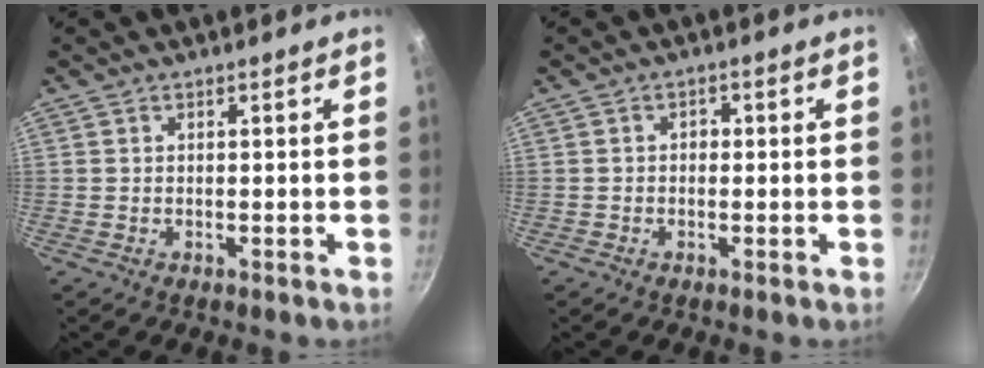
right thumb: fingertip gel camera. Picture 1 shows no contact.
{"total": 1.4, "force": [-0.3, 1.2, 0.7], "torque": [-0.004, 0.006, -0.008]}